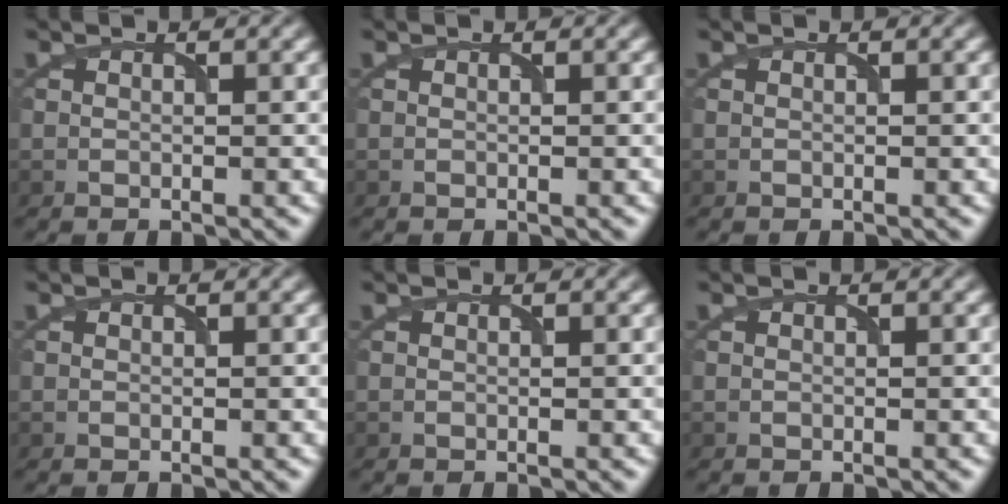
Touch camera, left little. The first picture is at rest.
{"total": 0.0}
{"total": 0.0}
{"total": 0.0}
{"total": 0.0}
{"total": 0.0}